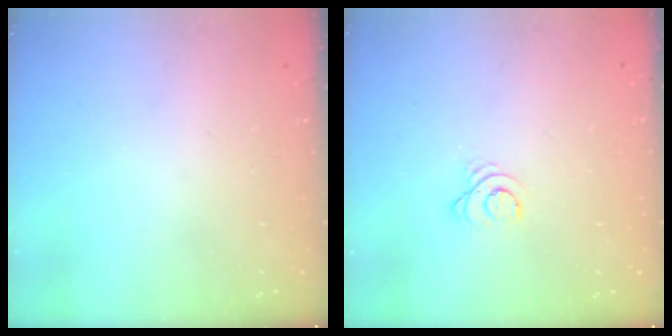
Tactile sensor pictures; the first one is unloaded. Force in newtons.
{"total": 2.9, "press": 2.9, "slide": 0.4}